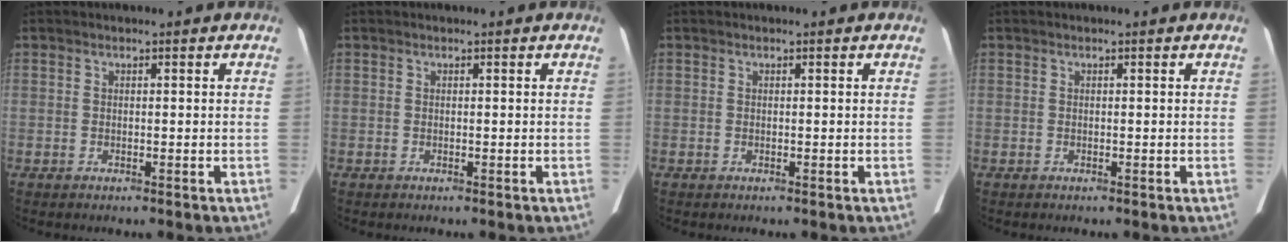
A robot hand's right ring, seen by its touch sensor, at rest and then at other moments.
{"total": 0.0}
{"total": 0.0}
{"total": 0.0}